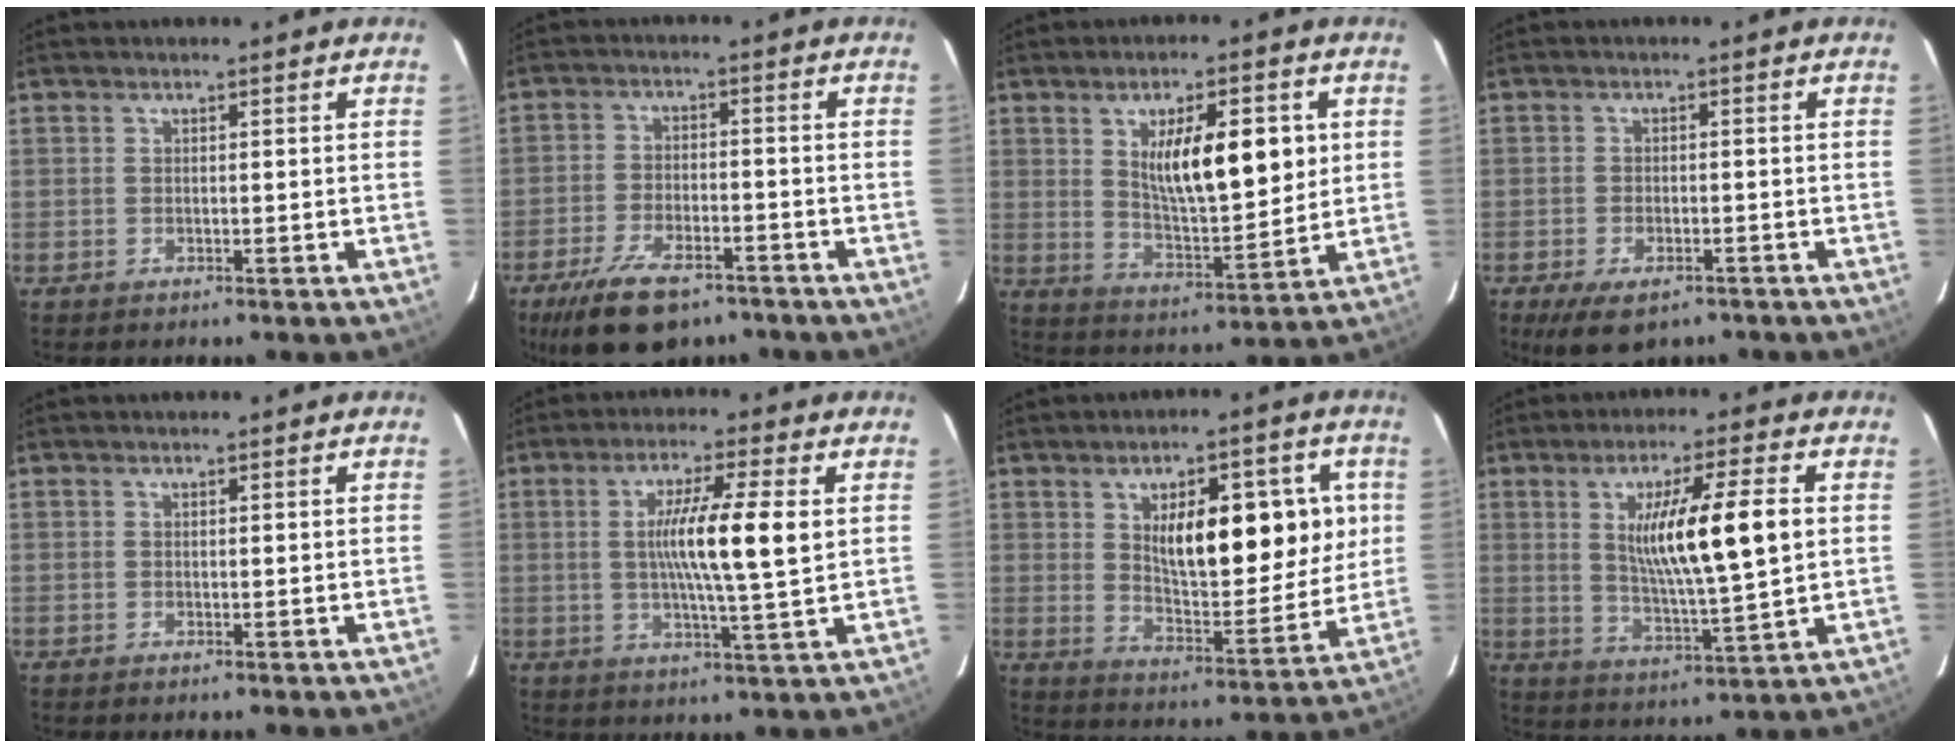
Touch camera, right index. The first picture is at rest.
{"total": 11.2, "force": [-8.0, 4.1, 6.6], "torque": [-0.123, -0.012, -0.134]}
{"total": 12.8, "force": [3.4, 3.7, 11.8], "torque": [-0.193, 0.000, 0.063]}
{"total": 7.0, "force": [-4.9, 3.1, 3.8], "torque": [-0.065, -0.005, -0.075]}
{"total": 0.0}
{"total": 10.5, "force": [1.5, -0.1, 10.4], "torque": [-0.184, 0.001, 0.023]}
{"total": 15.9, "force": [4.0, 6.3, 14.1], "torque": [-0.197, 0.017, 0.072]}
{"total": 13.2, "force": [2.3, 0.7, 13.0], "torque": [-0.223, -0.005, 0.042]}